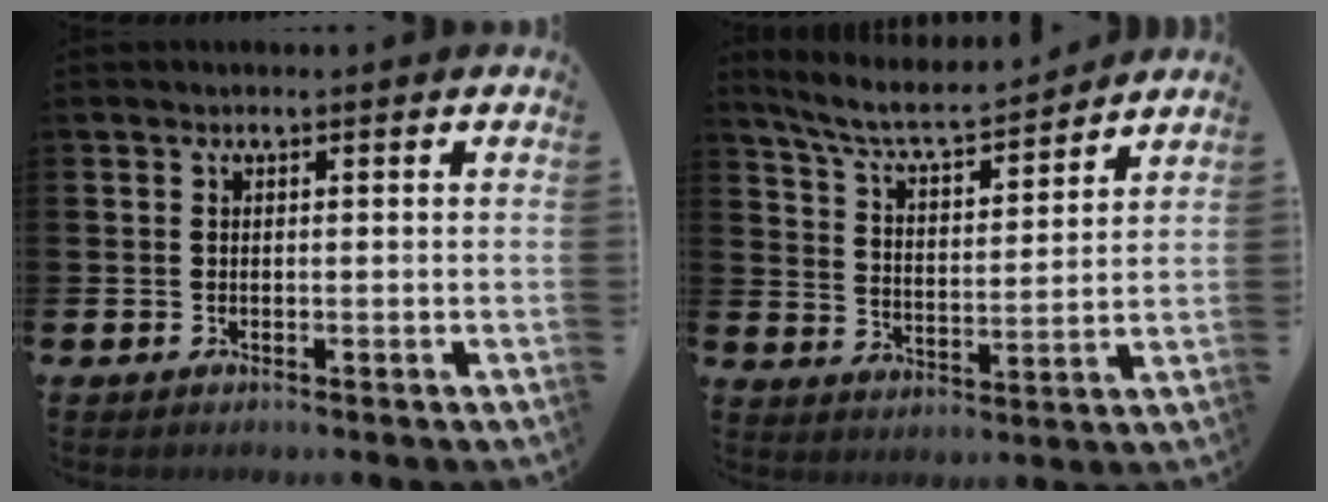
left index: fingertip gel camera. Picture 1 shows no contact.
{"total": 7.2, "force": [6.6, 1.1, 2.7], "torque": [-0.085, -0.043, 0.112]}